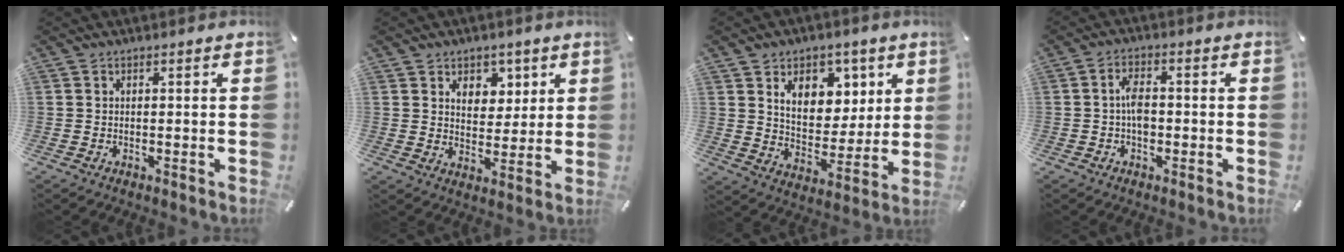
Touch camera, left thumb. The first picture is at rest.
{"total": 6.3, "force": [3.3, 5.0, 1.8], "torque": [-0.016, -0.013, 0.053]}
{"total": 11.5, "force": [5.6, 8.8, 4.9], "torque": [-0.070, -0.031, 0.101]}
{"total": 4.8, "force": [-0.6, 2.6, 3.9], "torque": [-0.079, 0.007, -0.013]}